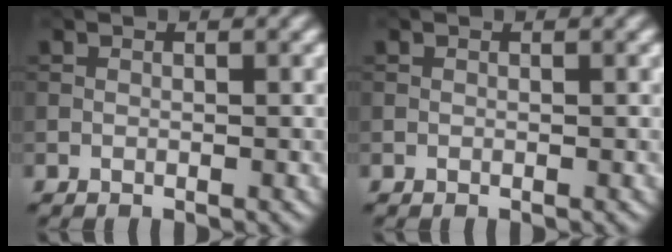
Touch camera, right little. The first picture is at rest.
{"total": 0.0}